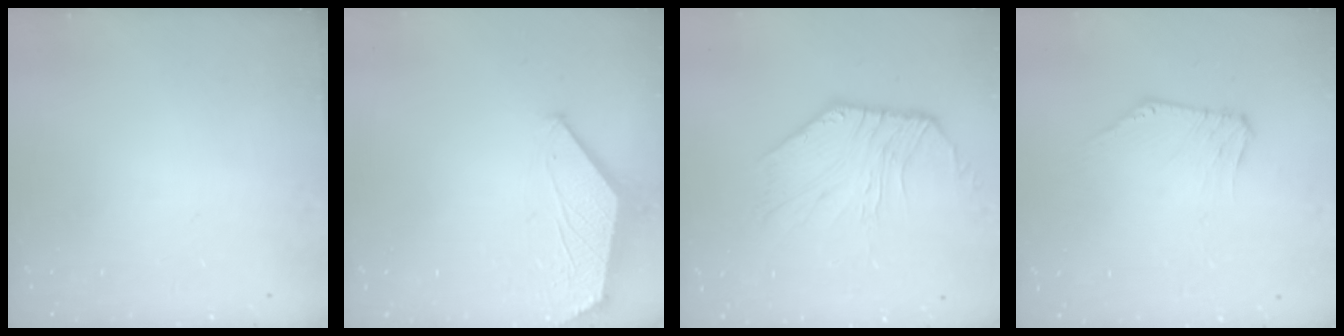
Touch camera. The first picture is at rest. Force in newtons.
{"total": 1.5, "press": 1.5, "slide": 0.4}
{"total": 4.5, "press": 4.5, "slide": 0.5}
{"total": 1.7, "press": 1.7, "slide": 0.2}